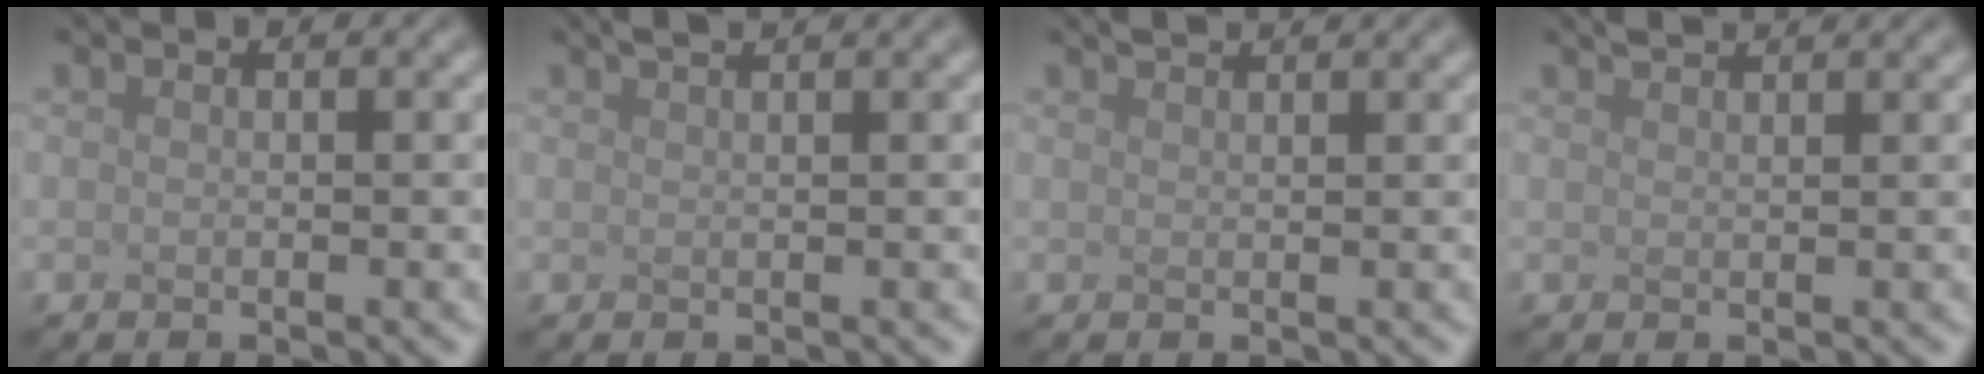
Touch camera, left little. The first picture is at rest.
{"total": 2.4, "force": [1.9, 0.6, 1.4], "torque": [-0.004, 0.014, 0.003]}
{"total": 1.9, "force": [1.7, 0.3, 0.7], "torque": [-0.003, 0.011, 0.010]}
{"total": 2.3, "force": [2.1, 0.4, 0.9], "torque": [-0.003, 0.013, 0.014]}